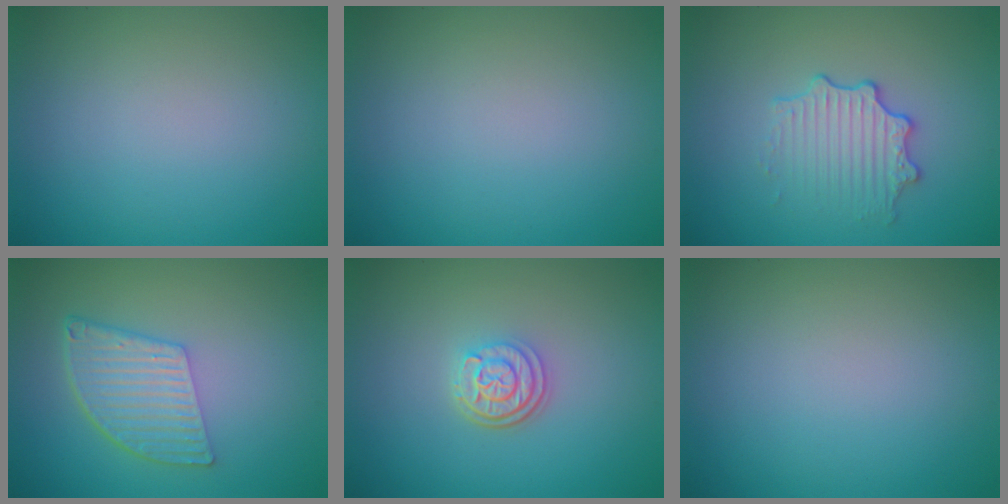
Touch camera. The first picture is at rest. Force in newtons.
{"total": 0.0}
{"total": 3.0, "press": 2.7, "slide": 1.4}
{"total": 5.2, "press": 3.7, "slide": 3.6}
{"total": 2.9, "press": 2.4, "slide": 1.7}
{"total": 0.0}